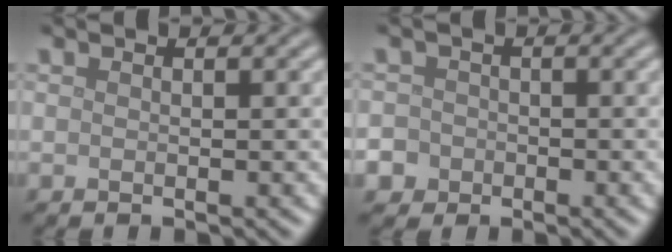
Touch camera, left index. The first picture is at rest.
{"total": 4.2, "force": [-2.1, 3.6, 0.8], "torque": [-0.002, -0.004, -0.052]}